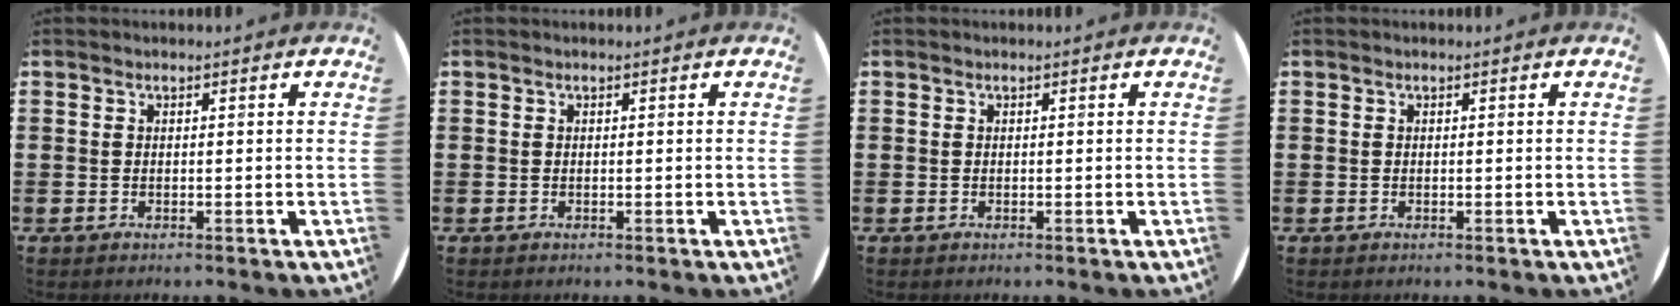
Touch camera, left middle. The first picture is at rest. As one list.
[{"total": 0.0}, {"total": 0.0}, {"total": 0.0}]